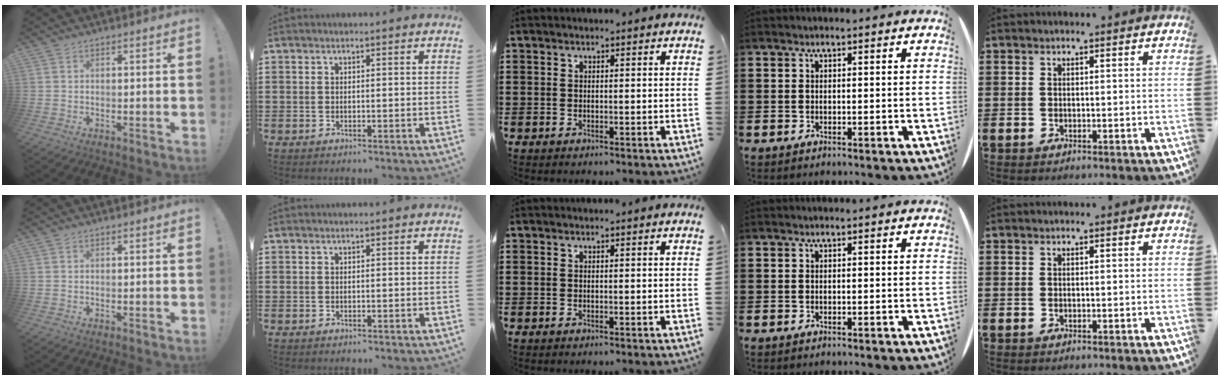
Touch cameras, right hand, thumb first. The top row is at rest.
{}